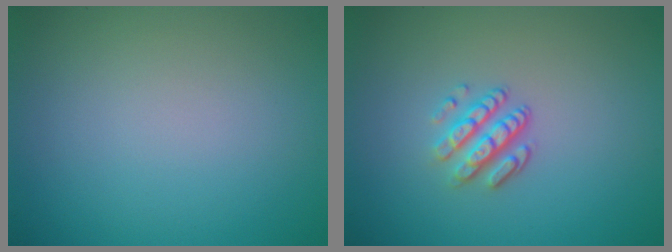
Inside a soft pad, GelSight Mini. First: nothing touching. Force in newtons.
{"total": 3.1, "press": 2.3, "slide": 2.0}